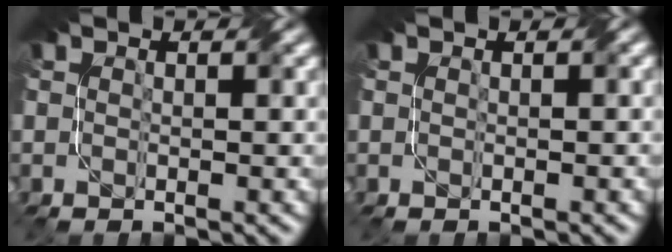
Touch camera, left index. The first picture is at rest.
{"total": 0.0}